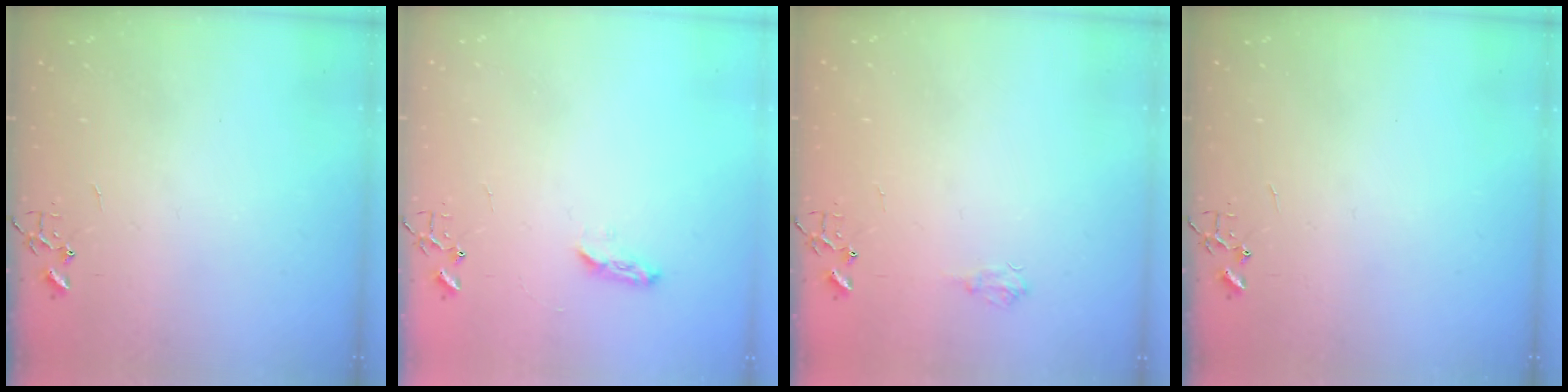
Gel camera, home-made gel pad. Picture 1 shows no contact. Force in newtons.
{"total": 5.3, "press": 5.2, "slide": 0.6}
{"total": 6.1, "press": 6.1, "slide": 0.8}
{"total": 0.0}